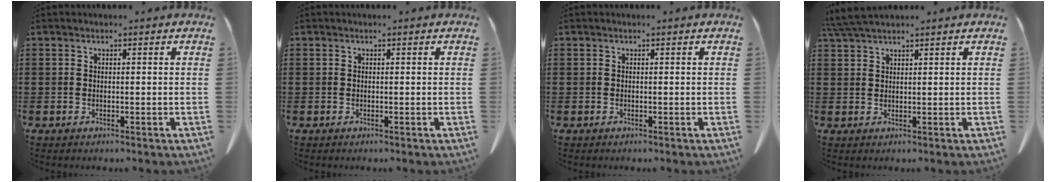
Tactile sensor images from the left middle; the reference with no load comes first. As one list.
[{"total": 0.0}, {"total": 0.0}, {"total": 3.9, "force": [3.3, 0.3, 2.1], "torque": [-0.050, -0.003, 0.065]}]